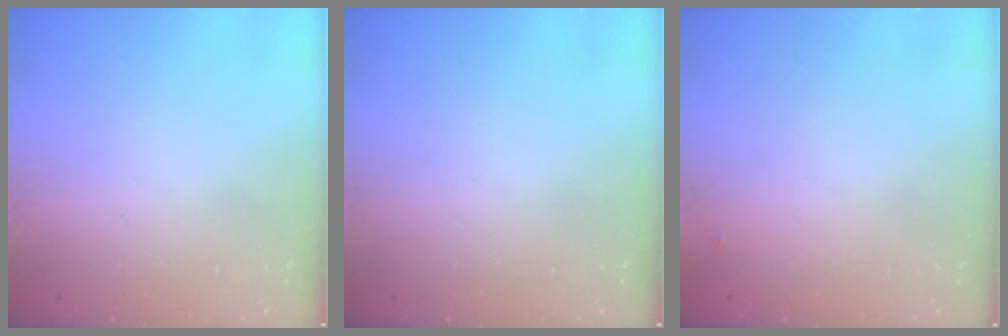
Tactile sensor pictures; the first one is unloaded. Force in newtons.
{"total": 0.0}
{"total": 2.6, "press": 2.6, "slide": 0.2}